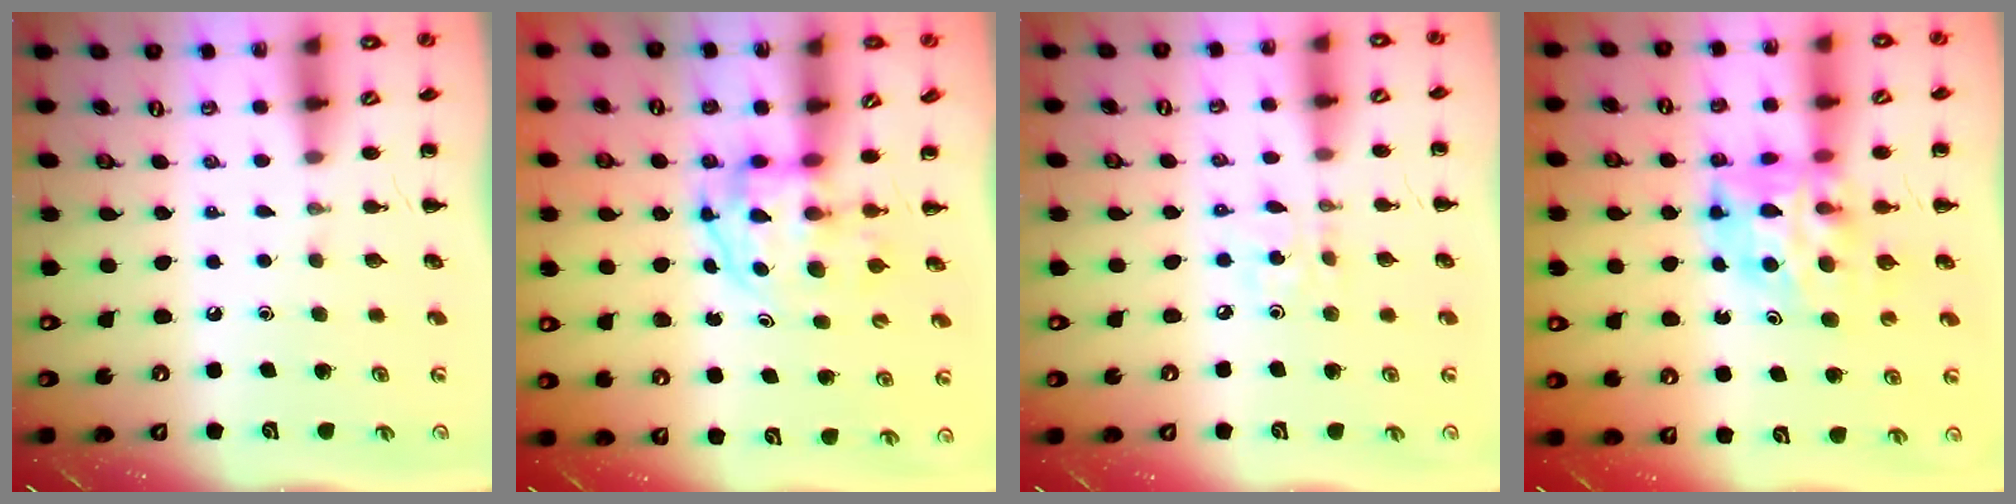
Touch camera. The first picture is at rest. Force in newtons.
{"total": 3.3, "press": 3.3, "slide": 0.5}
{"total": 3.6, "press": 3.4, "slide": 1.0}
{"total": 9.2, "press": 8.9, "slide": 2.5}